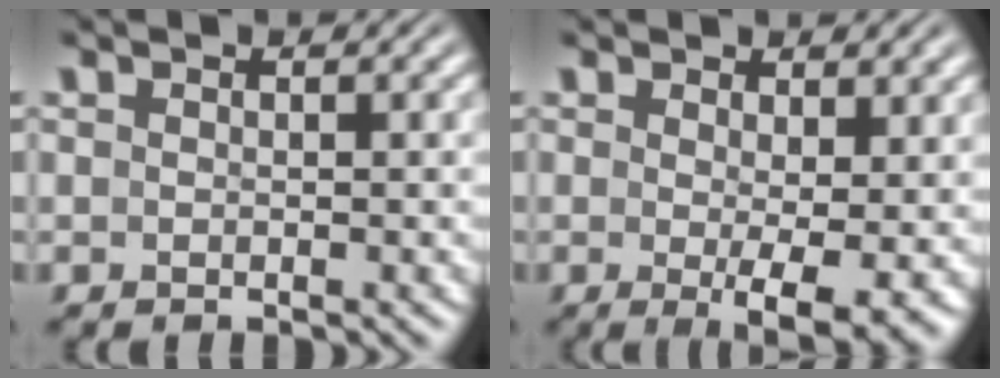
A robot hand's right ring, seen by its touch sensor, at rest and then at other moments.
{"total": 4.6, "force": [-1.5, 0.6, 4.3], "torque": [-0.063, -0.031, -0.007]}